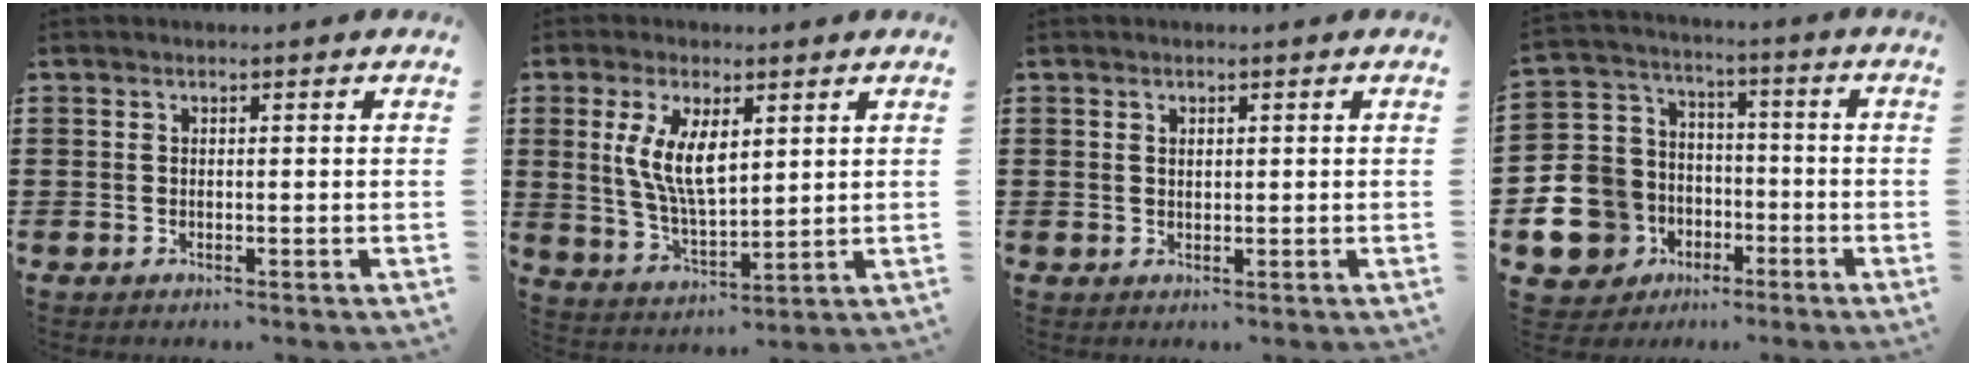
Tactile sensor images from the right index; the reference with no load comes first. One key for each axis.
{"total": 8.0, "fx": 2.5, "fy": 3.2, "fz": 6.9, "tx": -0.145, "ty": 0.003, "tz": 0.045}
{"total": 0.8, "fx": 0.6, "fy": 0.3, "fz": 0.5, "tx": -0.010, "ty": 0.001, "tz": 0.012}
{"total": 12.1, "fx": -5.7, "fy": 10.3, "fz": 2.9, "tx": -0.123, "ty": 0.014, "tz": -0.102}